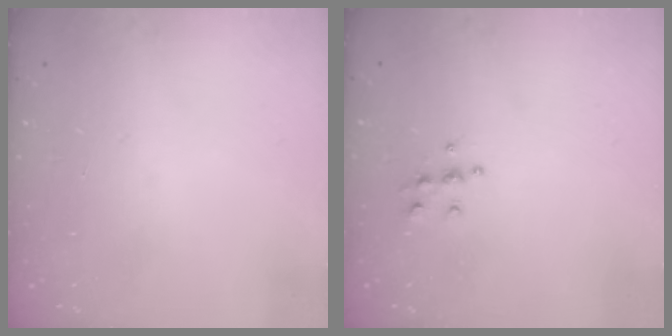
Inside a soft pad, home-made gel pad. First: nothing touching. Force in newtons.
{"total": 5.6, "press": 5.6, "slide": 0.6}